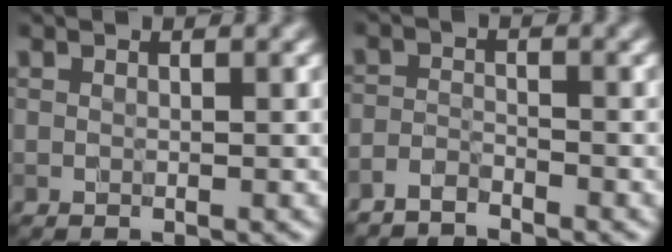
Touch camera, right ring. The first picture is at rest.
{"total": 1.9, "force": [-1.9, 0.2, 0.1], "torque": [0.000, 0.001, -0.045]}